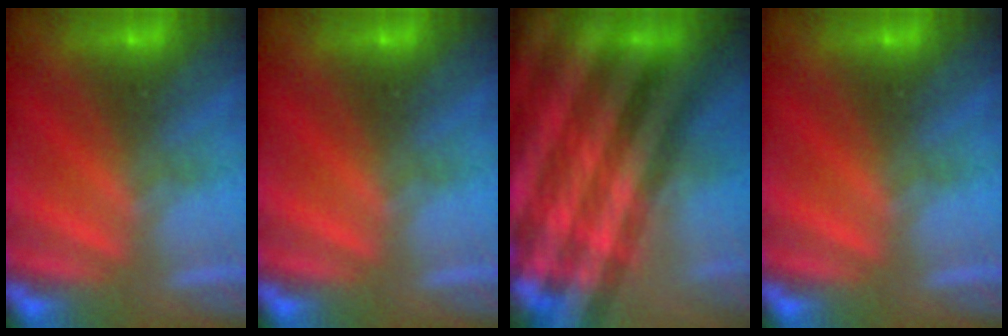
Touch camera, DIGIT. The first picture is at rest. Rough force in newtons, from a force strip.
{"total": 0.0}
{"total": 7.4}
{"total": 0.0}